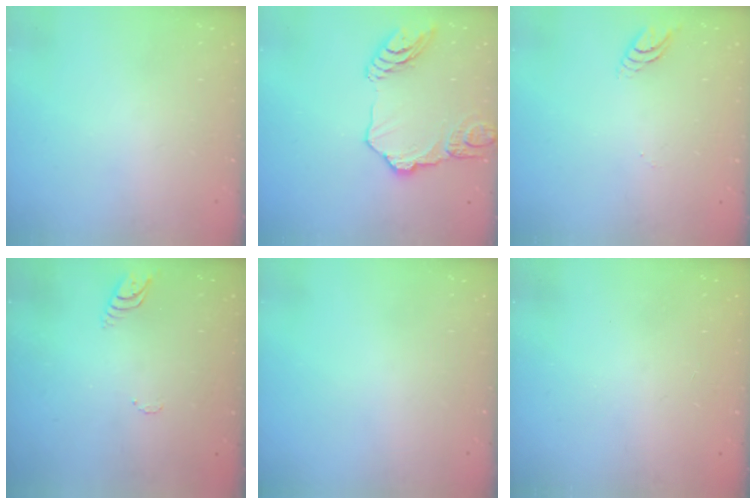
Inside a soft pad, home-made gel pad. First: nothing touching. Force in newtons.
{"total": 14.1, "press": 14.0, "slide": 1.4}
{"total": 4.4, "press": 4.4, "slide": 0.1}
{"total": 4.2, "press": 4.2, "slide": 0.4}
{"total": 0.0}
{"total": 0.0}